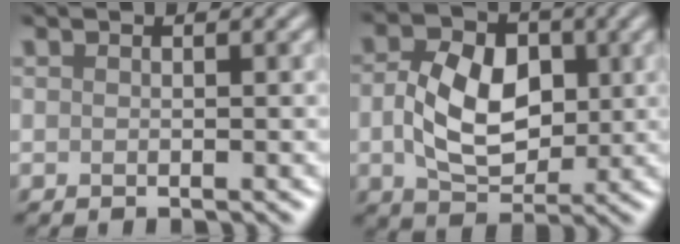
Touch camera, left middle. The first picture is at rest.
{"total": 6.2, "force": [0.4, 4.3, 4.5], "torque": [-0.088, 0.001, 0.009]}